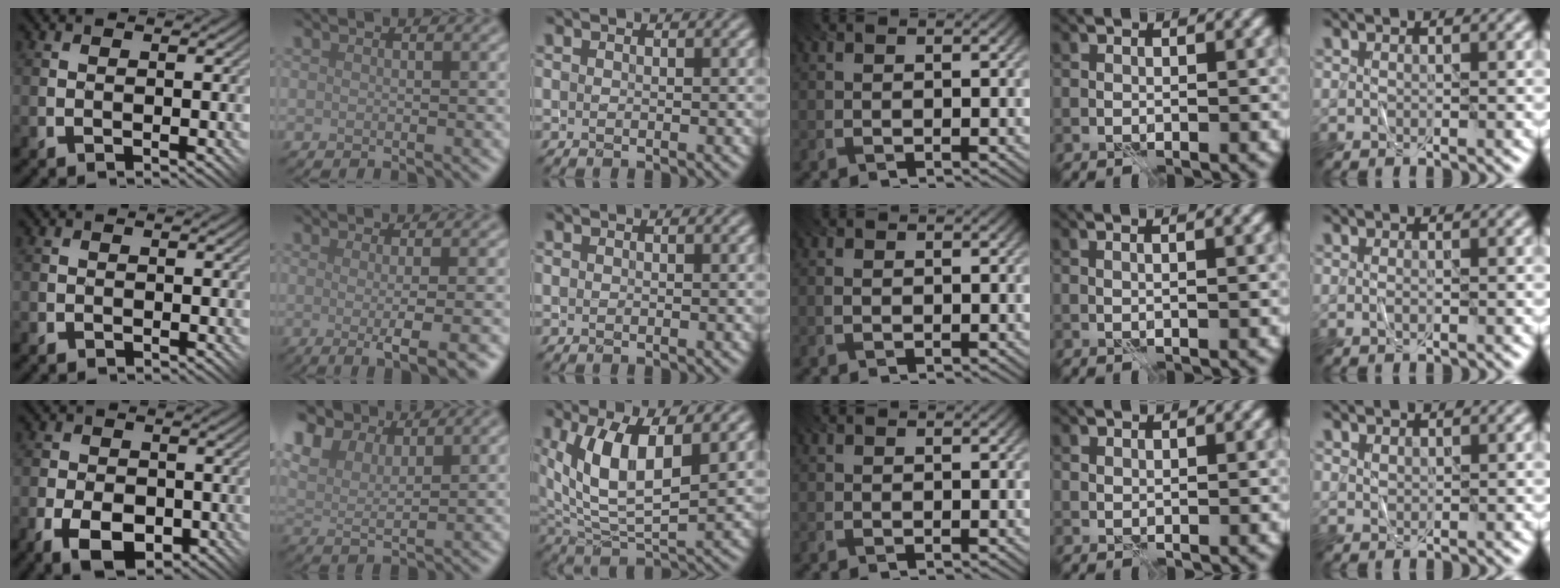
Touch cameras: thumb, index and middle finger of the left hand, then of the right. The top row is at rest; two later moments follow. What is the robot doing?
{"motion": "fold", "object": "shorts"}